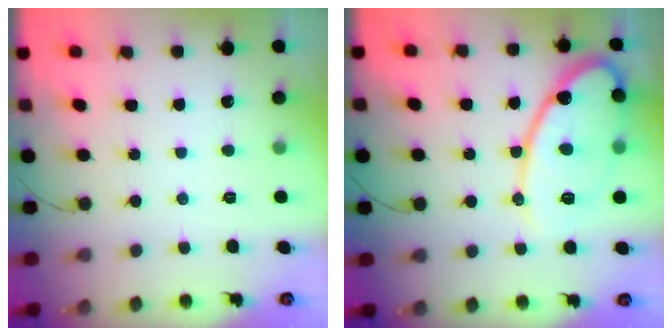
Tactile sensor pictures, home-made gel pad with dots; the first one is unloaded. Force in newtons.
{"total": 16.0, "press": 16.0, "slide": 1.3}